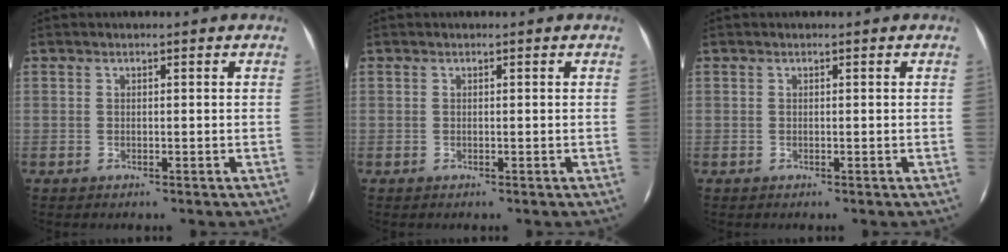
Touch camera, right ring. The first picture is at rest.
{"total": 0.0}
{"total": 0.0}